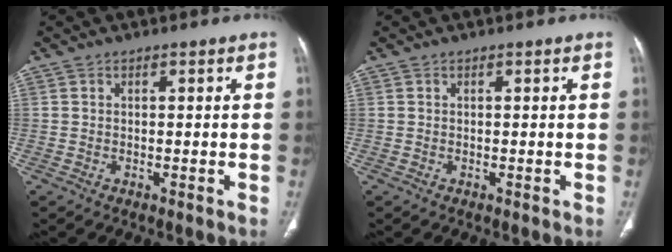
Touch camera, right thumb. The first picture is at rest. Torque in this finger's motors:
{"motor_torque": [0.01, 0.01, 0.00, 0.00, 0.04]}